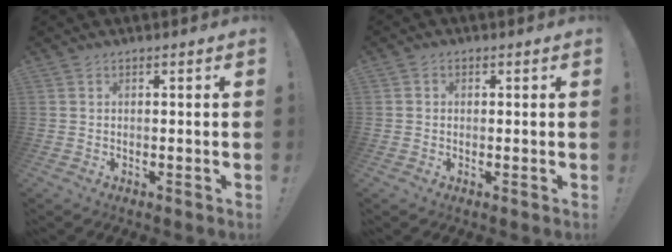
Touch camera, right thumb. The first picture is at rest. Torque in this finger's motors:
{"motor_torque": [-0.27, 0.14, -0.01, 0.01, 0.09]}